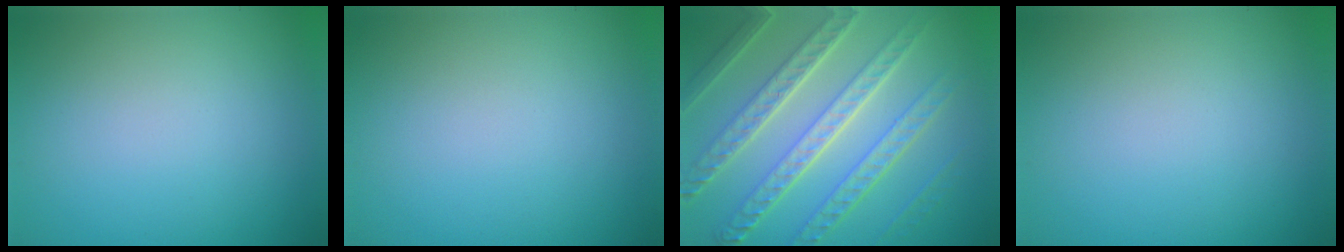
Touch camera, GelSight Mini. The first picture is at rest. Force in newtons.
{"total": 0.0}
{"total": 8.9, "press": 6.2, "slide": 6.4}
{"total": 0.0}